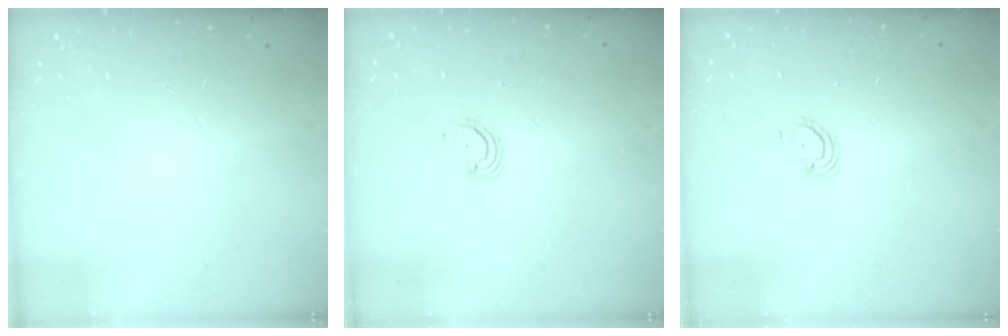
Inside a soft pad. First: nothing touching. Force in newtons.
{"total": 3.2, "press": 3.2, "slide": 0.2}
{"total": 2.9, "press": 2.9, "slide": 0.3}